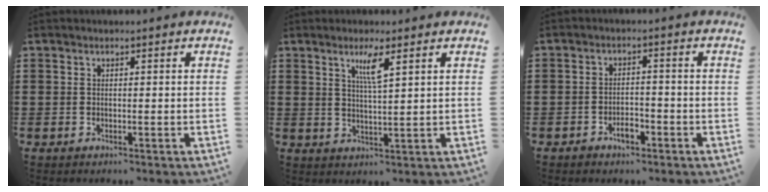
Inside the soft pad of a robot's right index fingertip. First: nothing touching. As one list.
[{"total": 3.9, "force": [2.2, 0.2, 3.3], "torque": [-0.063, -0.002, 0.033]}, {"total": 2.7, "force": [-1.9, 1.3, 1.4], "torque": [-0.029, 0.003, -0.038]}]